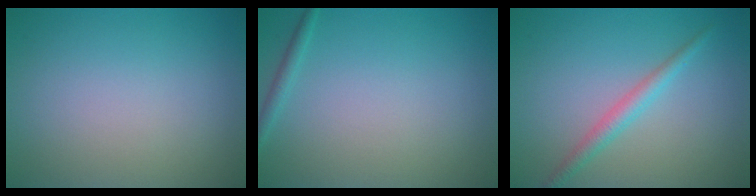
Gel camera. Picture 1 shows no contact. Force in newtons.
{"total": 1.0, "press": 1.0, "slide": 0.0}
{"total": 2.1, "press": 2.1, "slide": 0.0}